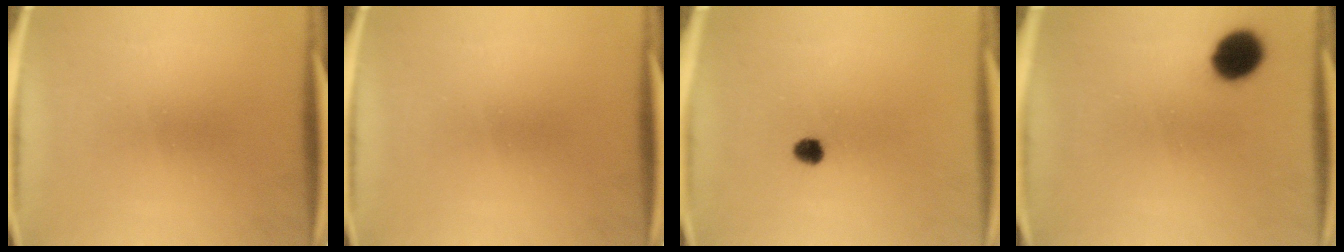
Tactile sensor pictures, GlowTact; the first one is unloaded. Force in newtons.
{"total": 0.0}
{"total": 2.5}
{"total": 8.5}